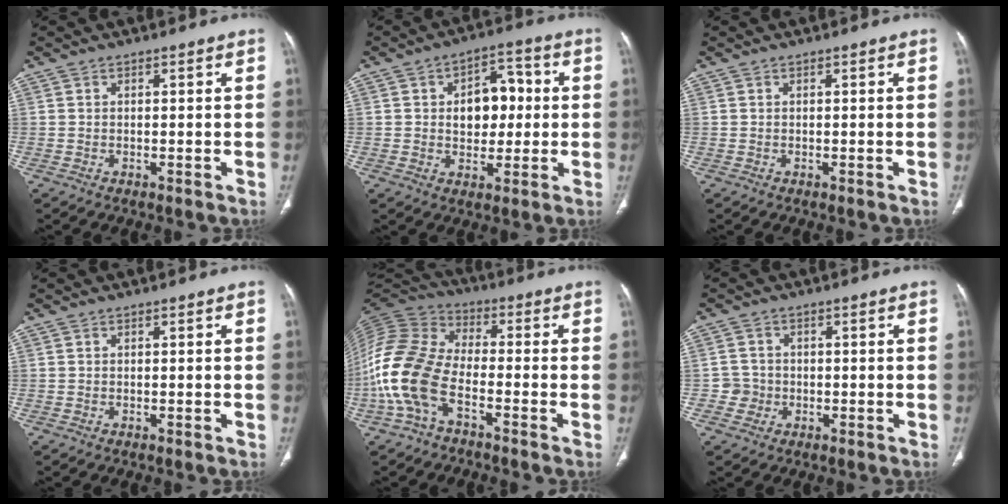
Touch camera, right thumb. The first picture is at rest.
{"total": 9.9, "force": [0.8, 6.8, 7.1], "torque": [-0.062, 0.019, 0.012]}
{"total": 0.0}
{"total": 0.0}
{"total": 15.4, "force": [-5.5, 8.6, 11.6], "torque": [-0.261, 0.044, -0.116]}
{"total": 3.0, "force": [-0.7, 2.9, 0.1], "torque": [0.017, 0.010, -0.016]}